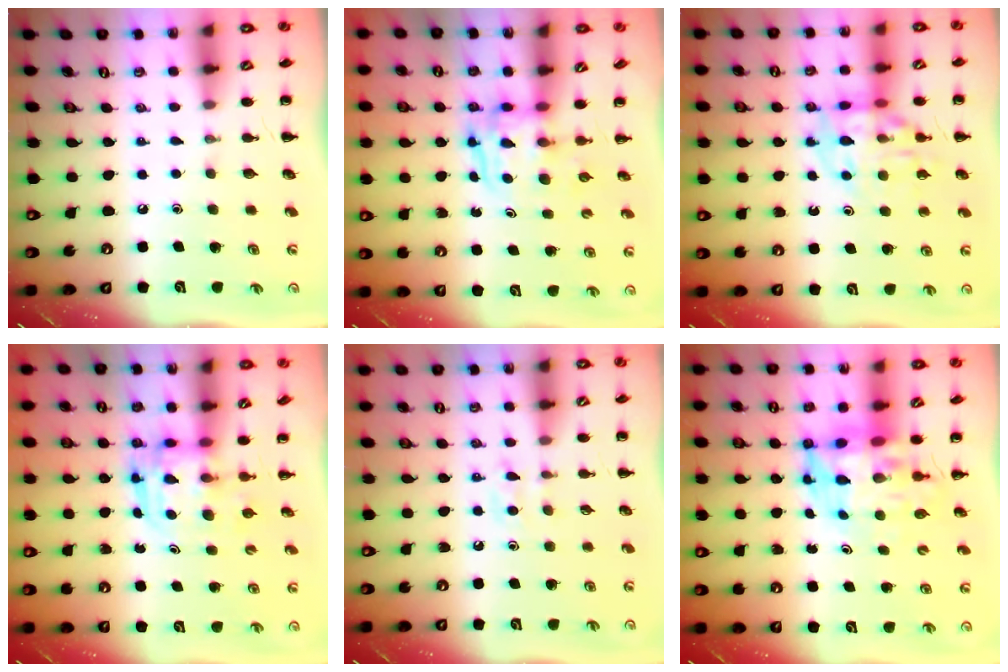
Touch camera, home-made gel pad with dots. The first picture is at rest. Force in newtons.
{"total": 3.6, "press": 3.6, "slide": 0.3}
{"total": 13.0, "press": 12.7, "slide": 2.4}
{"total": 3.0, "press": 3.0, "slide": 0.3}
{"total": 4.9, "press": 4.7, "slide": 1.4}
{"total": 8.0, "press": 7.7, "slide": 2.2}